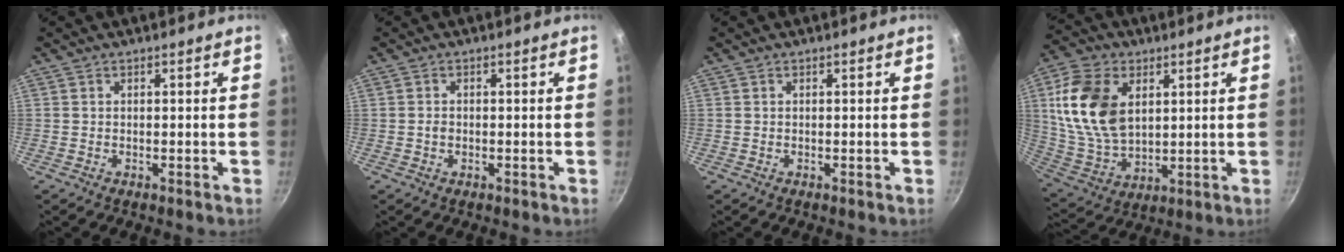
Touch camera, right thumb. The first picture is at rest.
{"total": 1.2, "force": [-0.3, 0.9, 0.8], "torque": [-0.015, 0.003, -0.006]}
{"total": 0.0}
{"total": 17.0, "force": [4.5, 11.1, 12.1], "torque": [-0.215, -0.011, 0.097]}